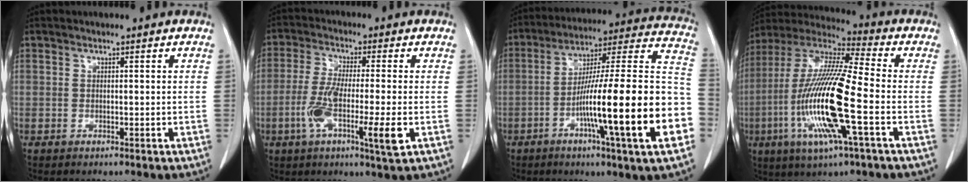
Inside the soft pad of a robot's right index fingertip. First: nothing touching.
{"total": 10.2, "force": [-2.9, 0.8, 9.8], "torque": [-0.180, -0.015, -0.053]}
{"total": 25.2, "force": [-7.2, 0.4, 24.1], "torque": [-0.300, 0.002, -0.120]}
{"total": 19.1, "force": [-4.6, 1.6, 18.5], "torque": [-0.385, -0.015, -0.091]}